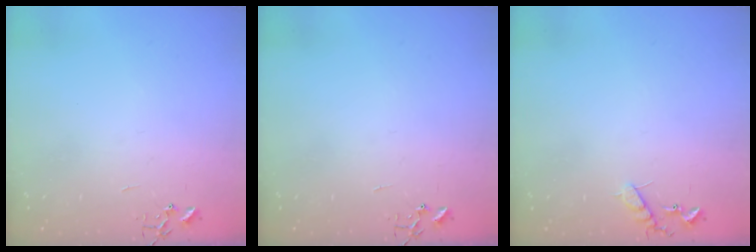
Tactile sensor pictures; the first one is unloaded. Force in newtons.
{"total": 0.0}
{"total": 7.6, "press": 7.6, "slide": 0.4}